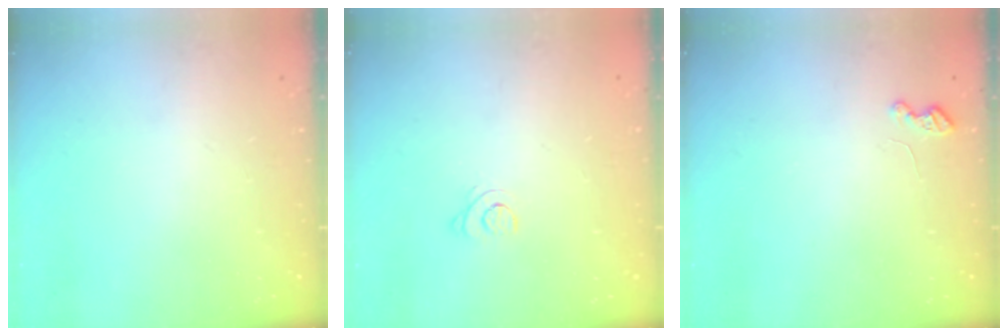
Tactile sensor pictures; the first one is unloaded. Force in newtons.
{"total": 3.7, "press": 3.7, "slide": 0.5}
{"total": 4.2, "press": 4.1, "slide": 0.7}